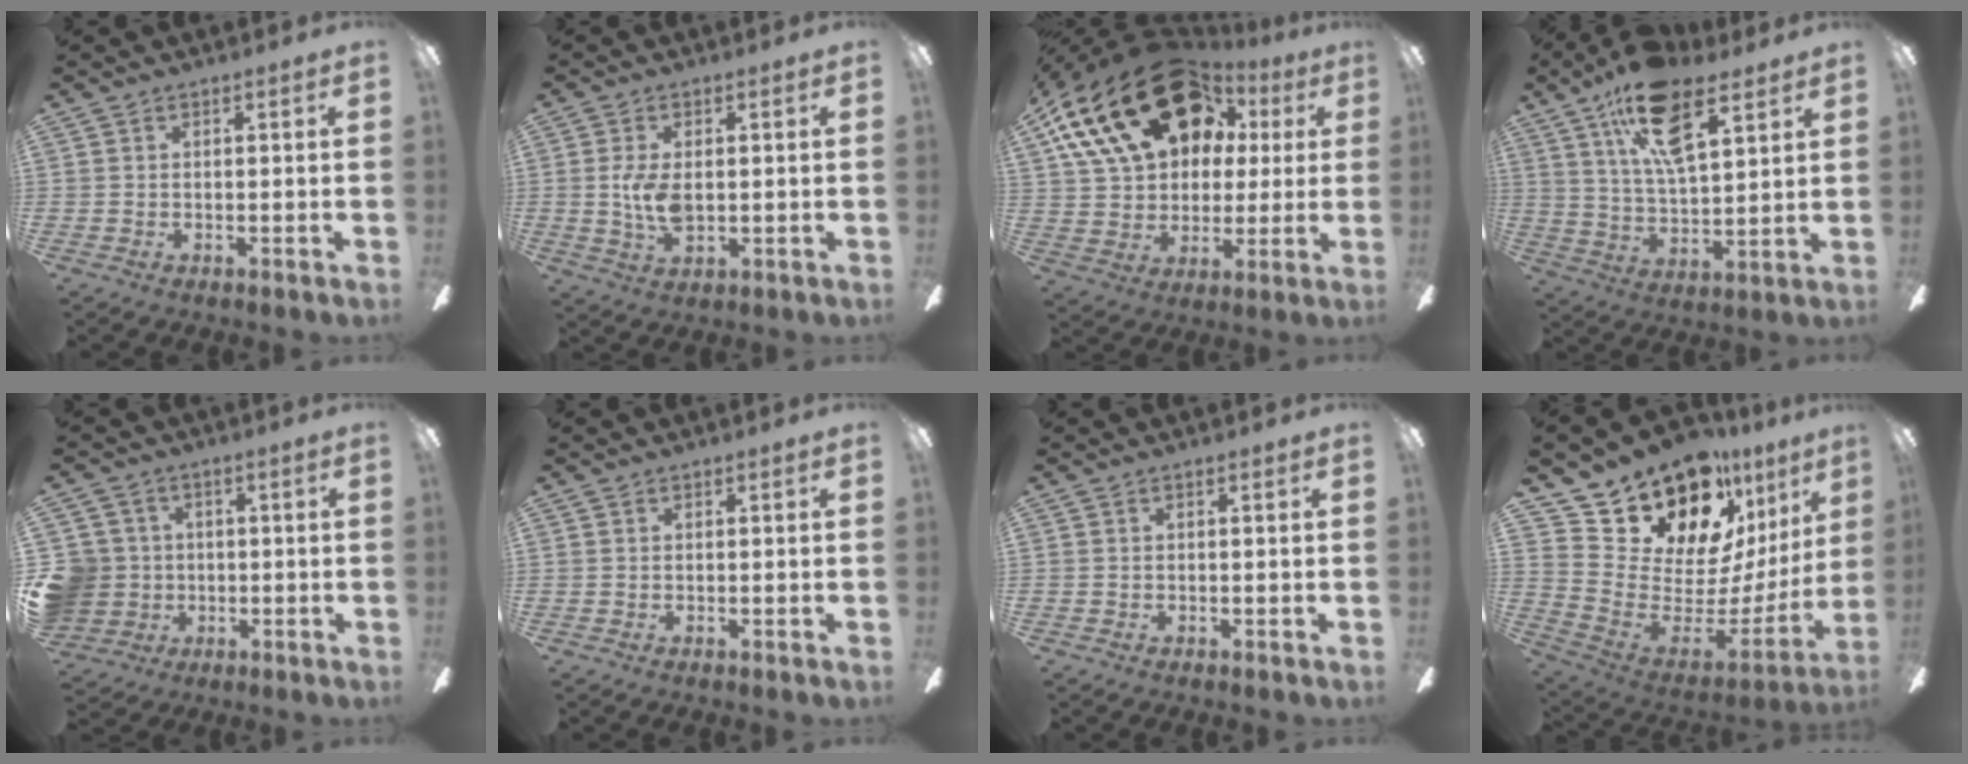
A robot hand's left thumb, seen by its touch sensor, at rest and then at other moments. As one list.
[{"total": 6.8, "force": [0.0, 3.8, 5.7], "torque": [-0.125, -0.003, -0.006]}, {"total": 27.1, "force": [13.7, 17.4, 15.7], "torque": [-0.295, -0.052, 0.254]}, {"total": 16.9, "force": [9.8, 7.4, 11.6], "torque": [-0.196, -0.028, 0.169]}, {"total": 9.9, "force": [-0.5, 9.5, 2.4], "torque": [-0.087, 0.013, -0.003]}, {"total": 0.0}, {"total": 0.0}, {"total": 18.9, "force": [15.6, 7.6, 7.5], "torque": [-0.130, -0.141, 0.288]}]